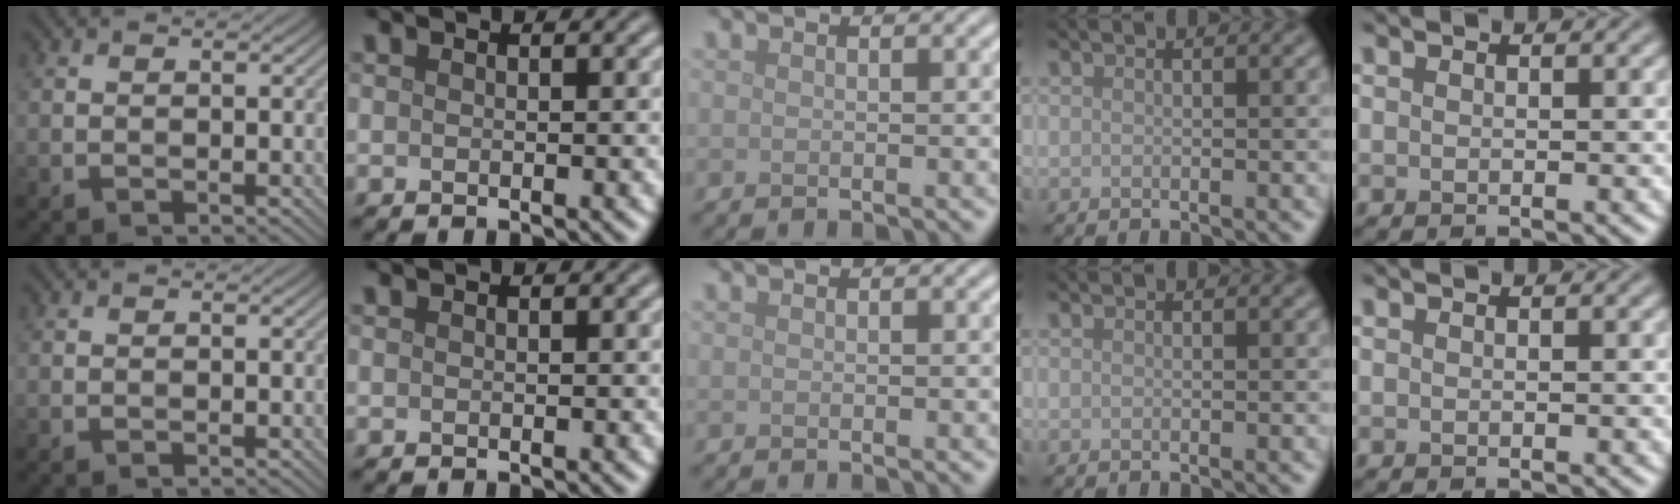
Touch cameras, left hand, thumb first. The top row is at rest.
{}